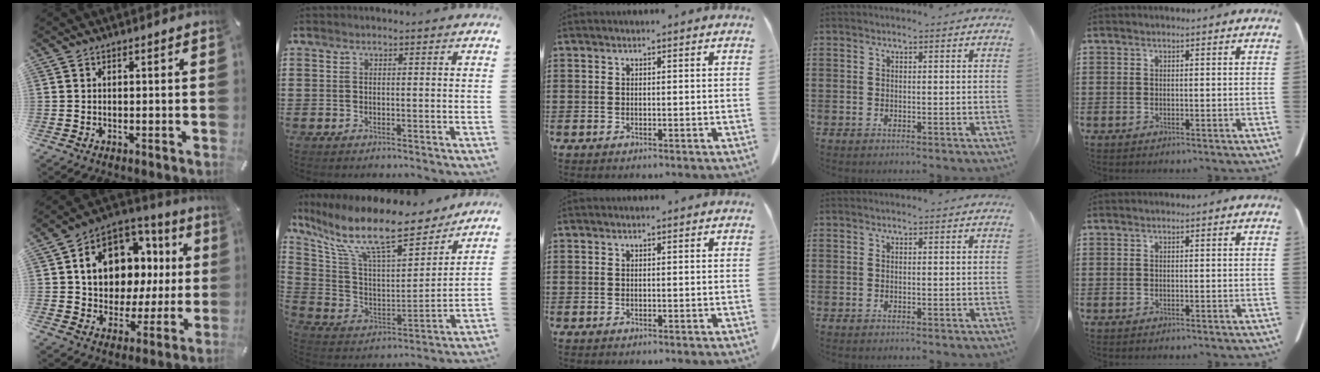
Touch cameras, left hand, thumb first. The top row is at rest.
{"thumb": {"total": 14.6, "force": [4.5, 11.2, 8.3], "torque": [-0.136, -0.029, 0.087]}, "index": {"total": 14.3, "force": [11.2, 2.9, 8.4], "torque": [-0.196, -0.069, 0.192]}}